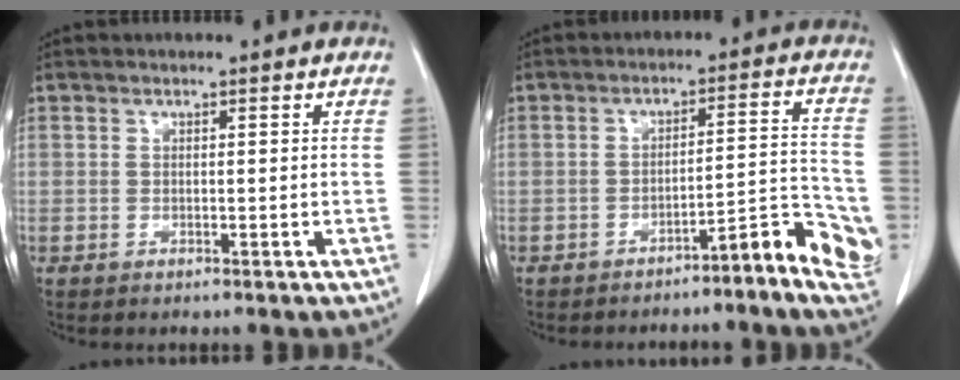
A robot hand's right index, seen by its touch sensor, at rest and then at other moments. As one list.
[{"total": 7.9, "force": [-4.2, 0.8, 6.7], "torque": [-0.065, 0.016, -0.058]}]